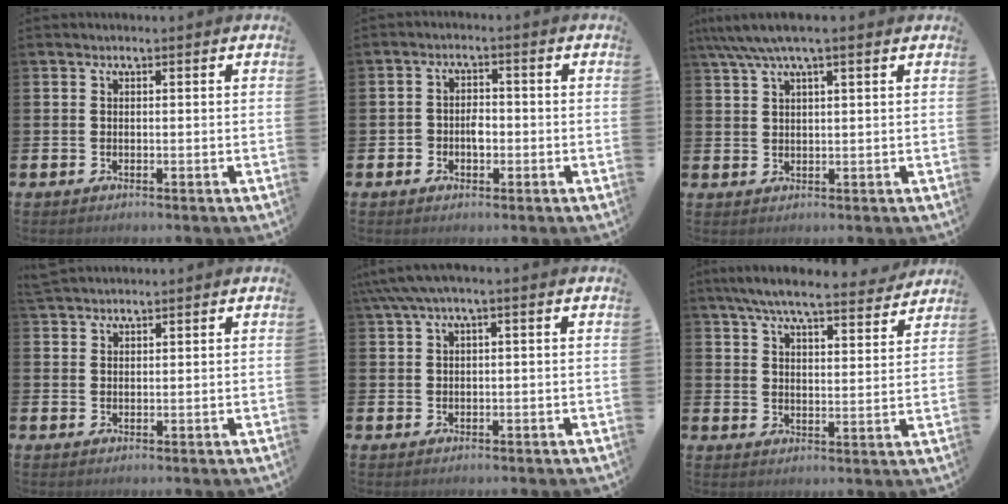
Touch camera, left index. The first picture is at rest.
{"total": 2.4, "force": [-0.7, 1.8, 1.3], "torque": [-0.011, -0.001, -0.021]}
{"total": 4.5, "force": [3.3, 0.6, 3.1], "torque": [-0.067, -0.002, 0.060]}
{"total": 2.1, "force": [2.1, 0.5, 0.2], "torque": [0.004, -0.007, 0.036]}
{"total": 2.5, "force": [1.0, 0.3, 2.3], "torque": [-0.046, 0.002, 0.017]}
{"total": 7.1, "force": [6.6, 0.8, 2.5], "torque": [-0.056, -0.042, 0.113]}